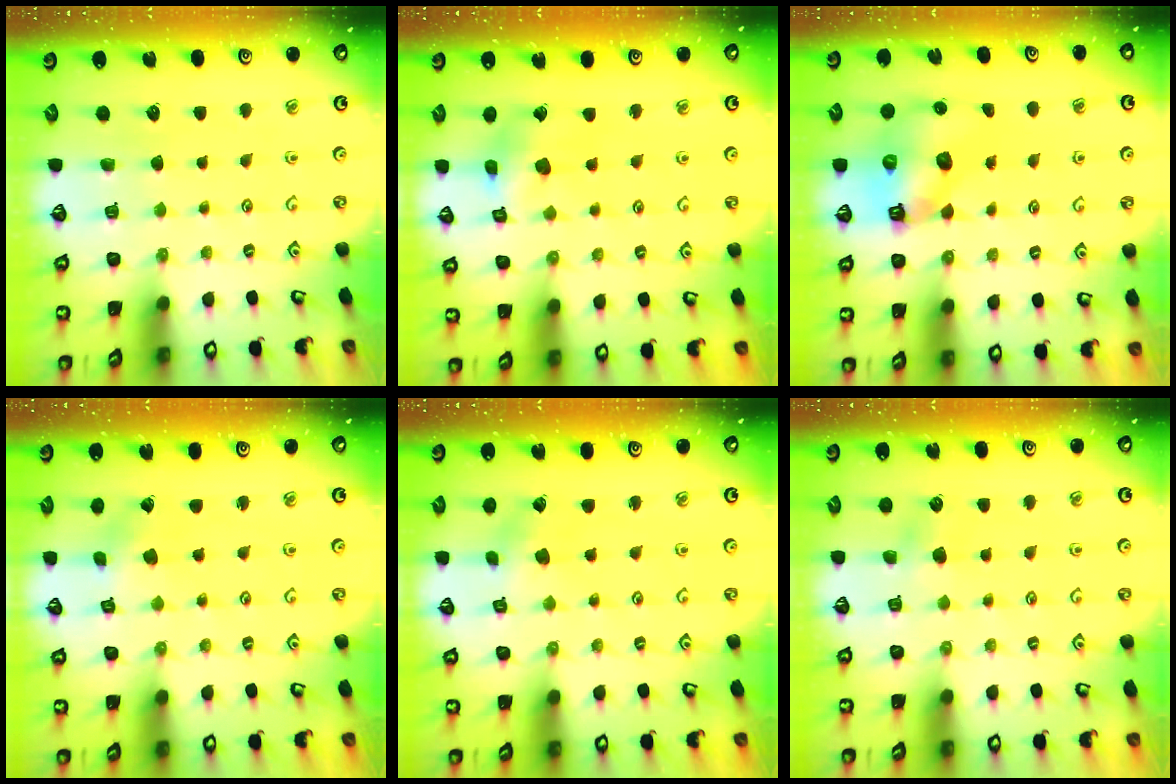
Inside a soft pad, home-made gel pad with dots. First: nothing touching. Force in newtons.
{"total": 8.0, "press": 8.0, "slide": 0.9}
{"total": 9.1, "press": 9.0, "slide": 1.5}
{"total": 0.7, "press": 0.7, "slide": 0.1}
{"total": 2.1, "press": 2.1, "slide": 0.3}
{"total": 3.8, "press": 3.7, "slide": 0.8}